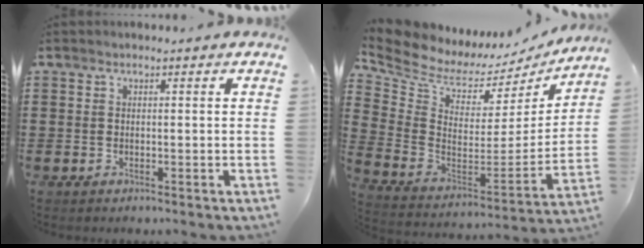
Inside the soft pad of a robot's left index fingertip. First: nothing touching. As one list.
[{"total": 6.0, "force": [5.2, 2.7, 1.4], "torque": [-0.067, -0.053, 0.087]}]